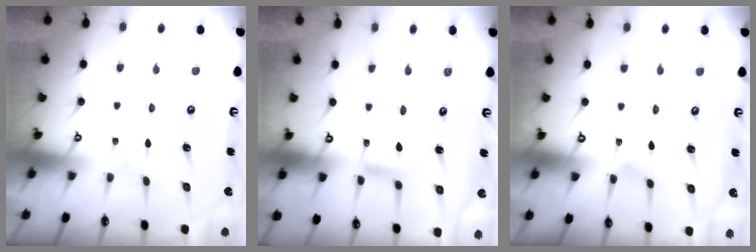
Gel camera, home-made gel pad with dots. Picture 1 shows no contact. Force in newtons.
{"total": 3.2, "press": 3.2, "slide": 0.2}
{"total": 1.7, "press": 1.7, "slide": 0.2}